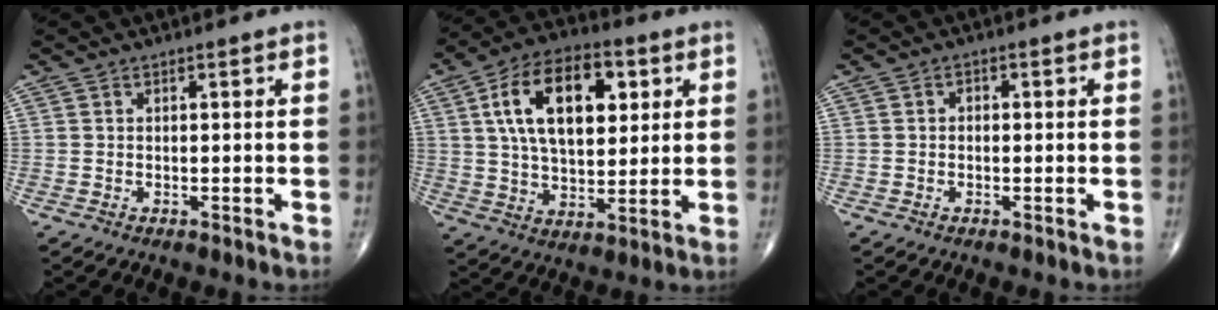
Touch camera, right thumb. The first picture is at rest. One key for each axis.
{"total": 18.4, "fx": 5.5, "fy": 10.1, "fz": 14.4, "tx": -0.219, "ty": -0.001, "tz": 0.092}
{"total": 1.1, "fx": 0.0, "fy": 0.9, "fz": 0.7, "tx": -0.004, "ty": 0.005, "tz": -0.003}